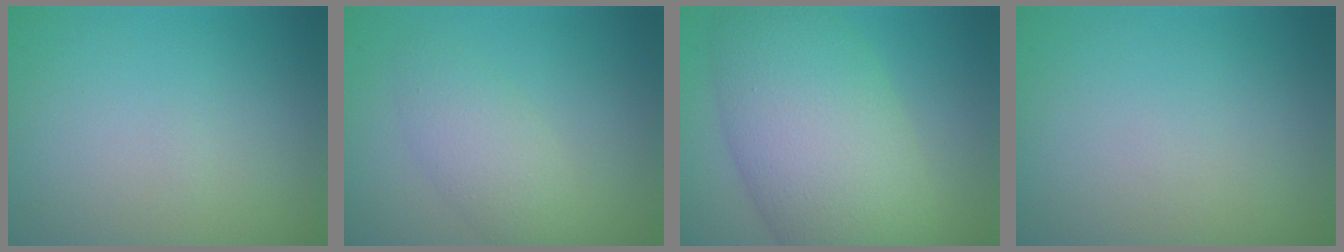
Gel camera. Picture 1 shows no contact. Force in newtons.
{"total": 2.9, "press": 2.9, "slide": 0.1}
{"total": 11.0, "press": 11.0, "slide": 0.3}
{"total": 0.0}